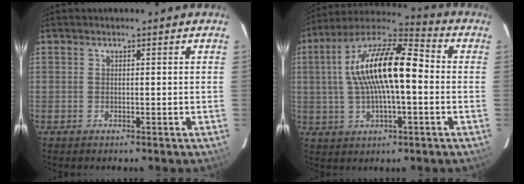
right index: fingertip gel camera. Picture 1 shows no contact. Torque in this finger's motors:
{"motor_torque": [1.62, 0.52, 1.05, 0.21]}